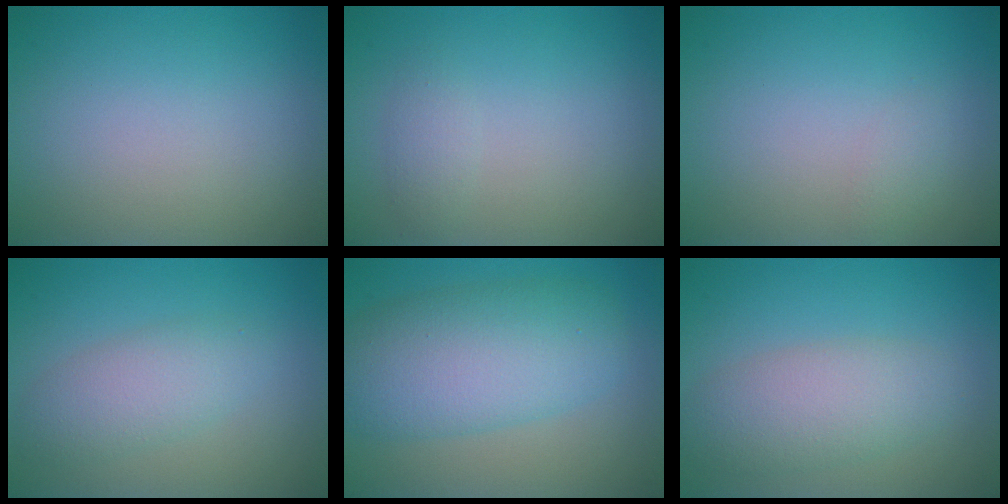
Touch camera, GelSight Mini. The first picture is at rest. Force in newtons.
{"total": 1.1, "press": 1.1, "slide": 0.0}
{"total": 0.8, "press": 0.8, "slide": 0.0}
{"total": 3.2, "press": 3.2, "slide": 0.1}
{"total": 8.0, "press": 8.0, "slide": 0.5}
{"total": 4.3, "press": 4.3, "slide": 0.1}